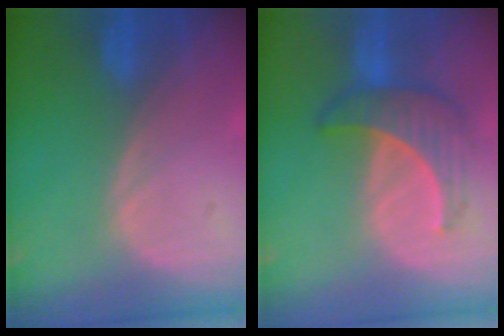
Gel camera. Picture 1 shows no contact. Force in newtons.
{"total": 6.6, "press": 6.4, "slide": 1.7}